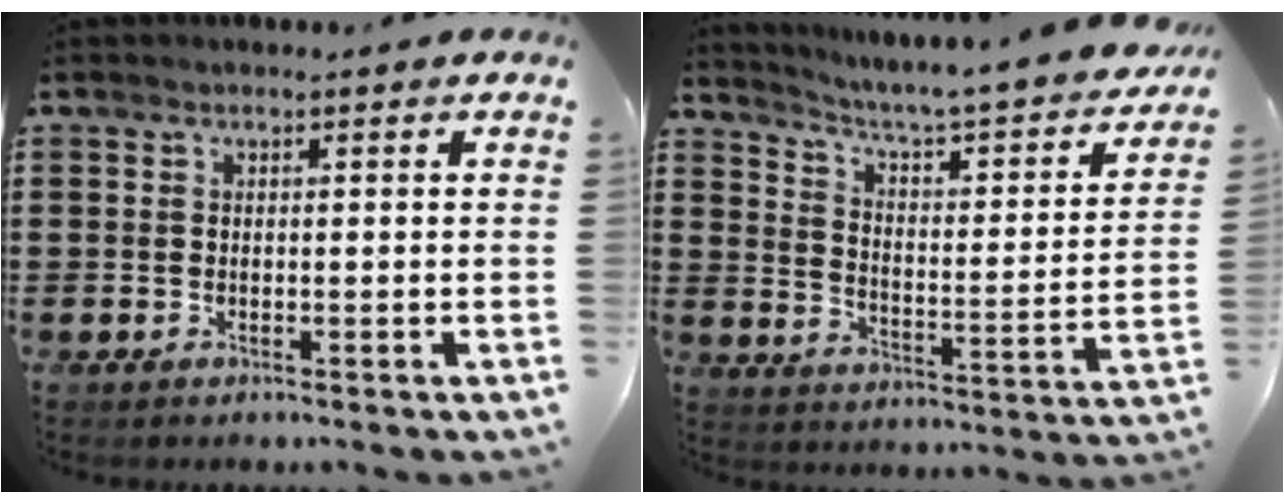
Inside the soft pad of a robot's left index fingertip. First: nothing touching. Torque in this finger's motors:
{"motor_torque": [2.14, 0.00, 0.32, 0.00]}